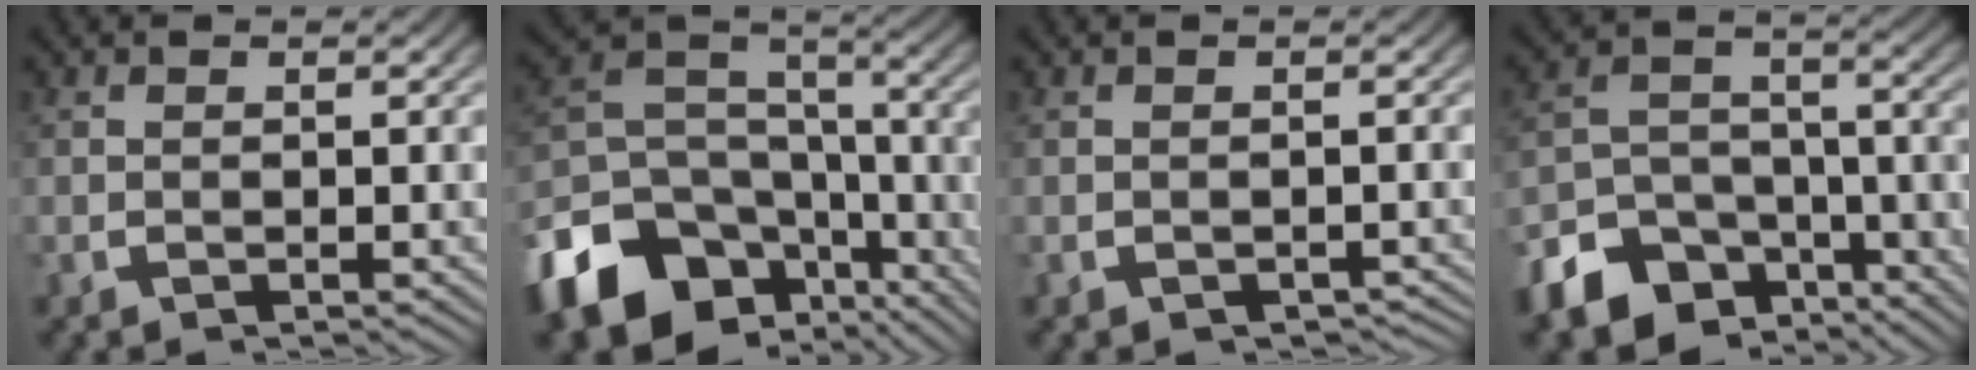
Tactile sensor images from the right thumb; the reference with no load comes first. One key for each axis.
{"total": 14.7, "fx": -7.1, "fy": 9.8, "fz": 8.3, "tx": -0.154, "ty": -0.045, "tz": -0.105}
{"total": 1.9, "fx": -1.8, "fy": 0.6, "fz": 0.4, "tx": -0.002, "ty": 0.001, "tz": -0.022}
{"total": 10.9, "fx": -7.4, "fy": 6.7, "fz": 4.3, "tx": -0.072, "ty": -0.036, "tz": -0.117}